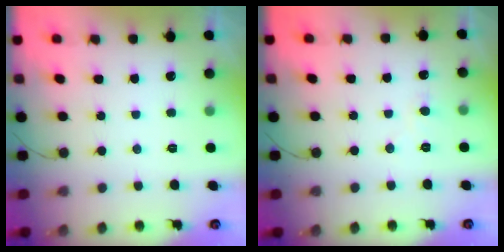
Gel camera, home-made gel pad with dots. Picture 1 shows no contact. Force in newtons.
{"total": 4.5, "press": 4.4, "slide": 0.3}